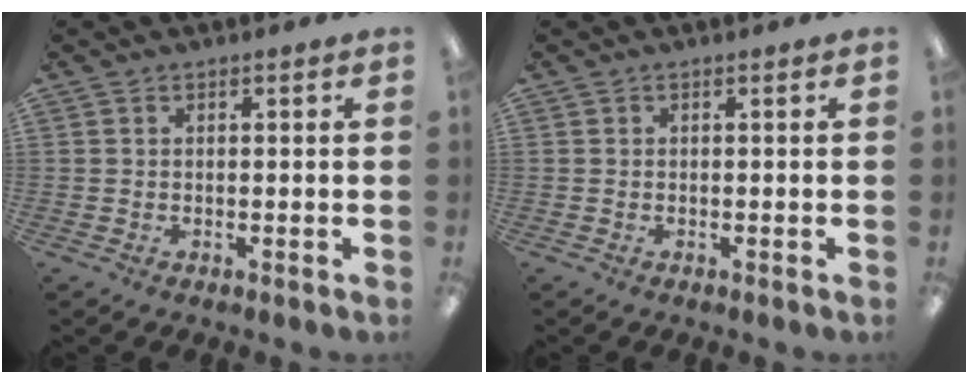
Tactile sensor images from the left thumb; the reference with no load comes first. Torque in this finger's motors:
{"motor_torque": [-0.03, -0.01, -0.04, 0.01, 0.00]}